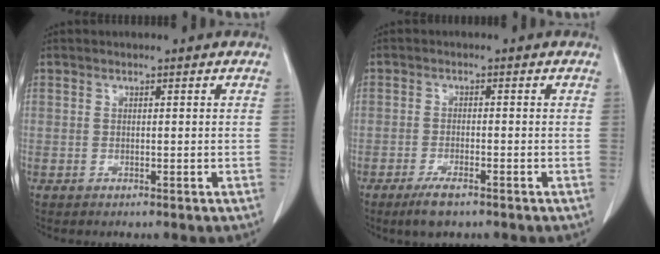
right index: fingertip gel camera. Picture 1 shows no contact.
{"total": 3.7, "force": [-2.5, 0.8, 2.6], "torque": [-0.053, -0.004, -0.042]}